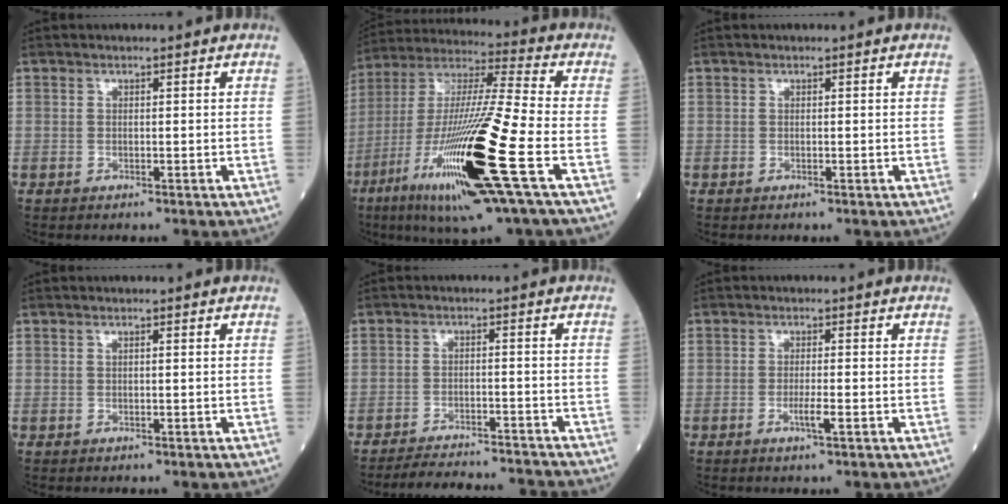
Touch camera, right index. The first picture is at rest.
{"total": 23.6, "force": [-8.6, 0.7, 21.9], "torque": [-0.430, -0.040, -0.157]}
{"total": 0.0}
{"total": 0.0}
{"total": 11.7, "force": [-11.3, 0.8, 2.7], "torque": [-0.039, 0.002, -0.157]}
{"total": 2.3, "force": [-0.9, -0.1, 2.1], "torque": [-0.040, -0.002, -0.014]}